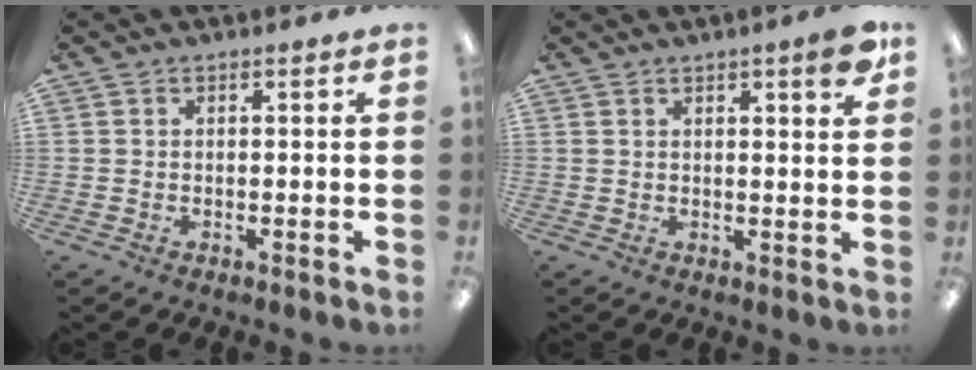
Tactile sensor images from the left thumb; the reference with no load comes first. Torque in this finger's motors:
{"motor_torque": [0.91, 0.51, 0.59, -0.17, 0.09]}